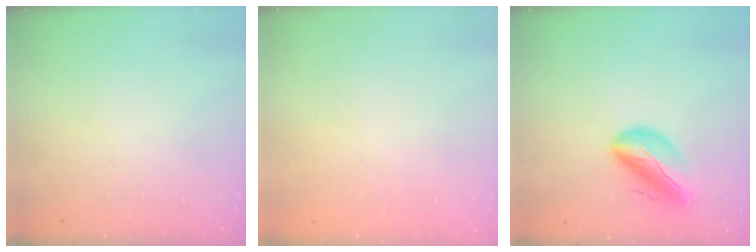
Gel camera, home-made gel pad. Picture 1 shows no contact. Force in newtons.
{"total": 2.2, "press": 2.2, "slide": 0.1}
{"total": 13.4, "press": 13.0, "slide": 3.2}